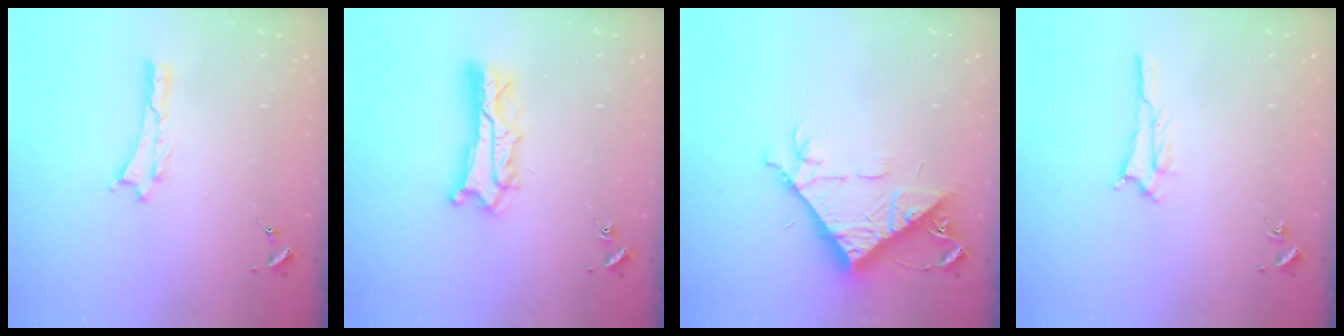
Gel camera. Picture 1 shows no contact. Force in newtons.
{"total": 6.4, "press": 6.3, "slide": 0.6}
{"total": 9.4, "press": 9.4, "slide": 1.0}
{"total": 1.3, "press": 1.3, "slide": 0.2}